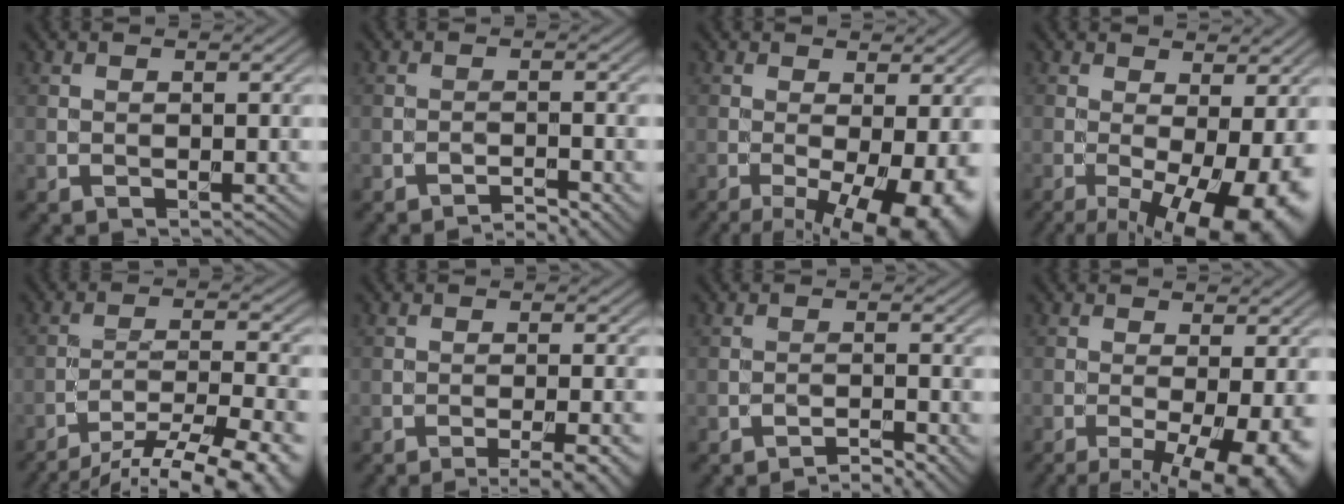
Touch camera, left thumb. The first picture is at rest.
{"total": 2.8, "force": [-2.3, 0.3, 1.6], "torque": [-0.021, 0.007, -0.039]}
{"total": 11.6, "force": [-4.5, 3.6, 10.1], "torque": [-0.148, -0.016, -0.057]}
{"total": 14.1, "force": [-4.8, 4.5, 12.4], "torque": [-0.183, -0.016, -0.060]}
{"total": 15.8, "force": [-12.9, 3.3, 8.5], "torque": [-0.131, -0.012, -0.179]}
{"total": 6.7, "force": [-4.4, 1.4, 4.8], "torque": [-0.057, 0.008, -0.058]}
{"total": 3.3, "force": [-2.7, 0.3, 1.9], "torque": [-0.023, 0.008, -0.046]}
{"total": 10.5, "force": [-4.6, 2.7, 9.0], "torque": [-0.132, -0.014, -0.060]}